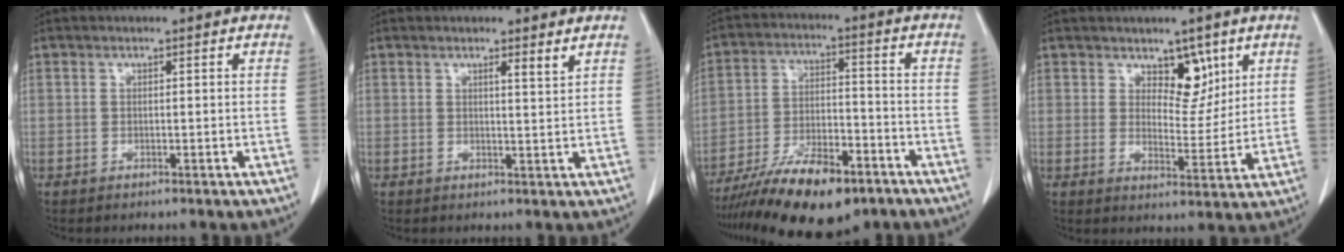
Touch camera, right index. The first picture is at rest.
{"total": 1.7, "force": [1.3, -0.3, 1.1], "torque": [-0.021, -0.010, 0.018]}
{"total": 15.6, "force": [-11.1, 5.0, 9.8], "torque": [-0.175, -0.009, -0.190]}
{"total": 5.7, "force": [3.4, 3.1, 3.5], "torque": [-0.041, -0.006, 0.055]}